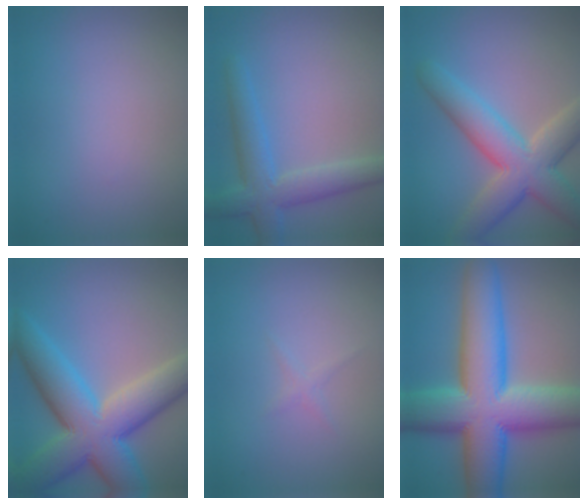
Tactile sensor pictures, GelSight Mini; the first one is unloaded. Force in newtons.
{"total": 4.8, "press": 4.8, "slide": 0.2}
{"total": 8.1, "press": 8.1, "slide": 0.5}
{"total": 11.5, "press": 11.5, "slide": 0.4}
{"total": 0.6, "press": 0.6, "slide": 0.0}
{"total": 14.9, "press": 14.9, "slide": 0.5}